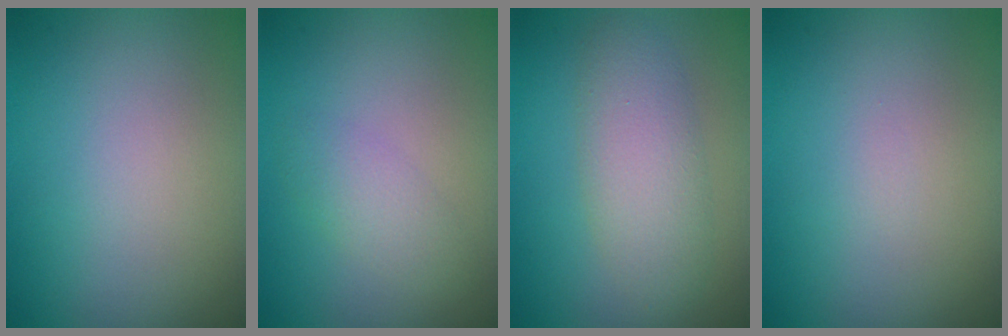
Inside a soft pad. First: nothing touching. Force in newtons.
{"total": 2.0, "press": 2.0, "slide": 0.2}
{"total": 4.0, "press": 4.0, "slide": 0.1}
{"total": 0.0}